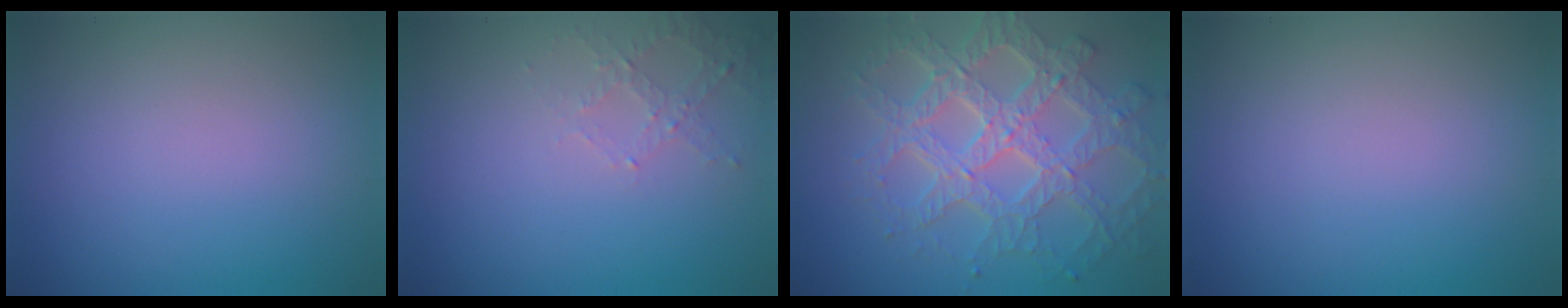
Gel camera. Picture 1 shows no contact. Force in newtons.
{"total": 1.8, "press": 1.7, "slide": 0.5}
{"total": 7.8, "press": 5.8, "slide": 5.3}
{"total": 0.0}